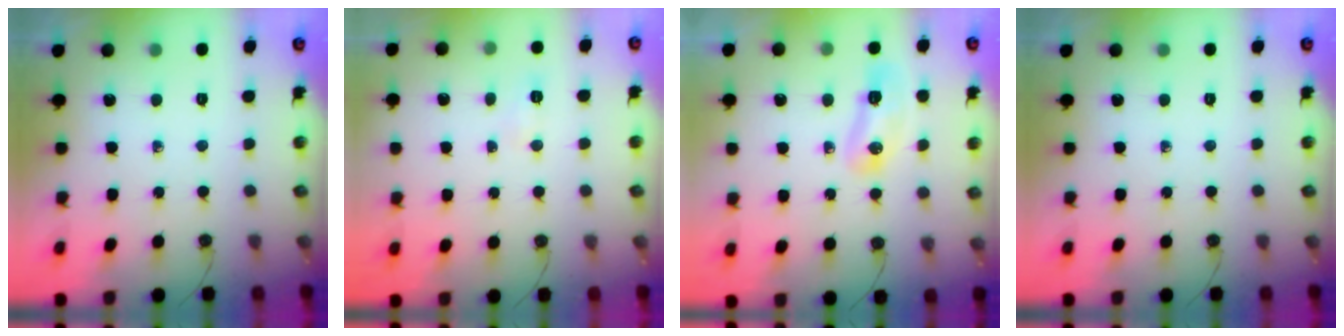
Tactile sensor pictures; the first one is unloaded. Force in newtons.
{"total": 4.4, "press": 4.3, "slide": 0.6}
{"total": 18.7, "press": 10.2, "slide": 15.7}
{"total": 0.0}